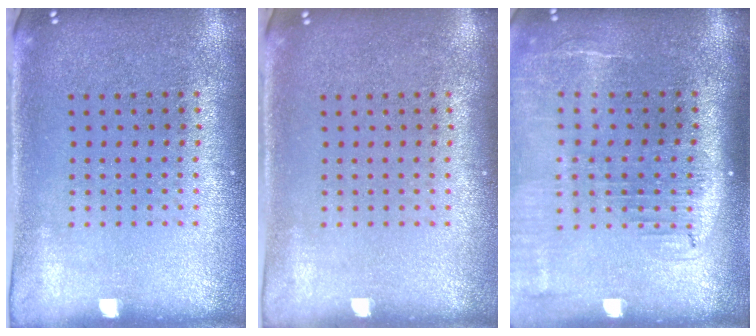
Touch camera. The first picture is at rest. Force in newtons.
{"total": 0.0}
{"total": 2.0, "press": 1.6, "slide": 1.2}